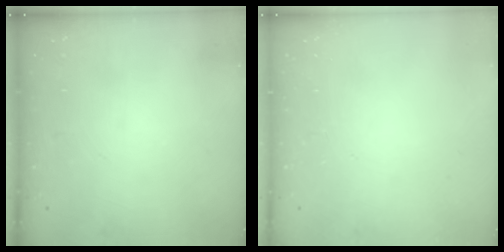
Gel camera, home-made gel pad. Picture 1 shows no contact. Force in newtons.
{"total": 0.0}